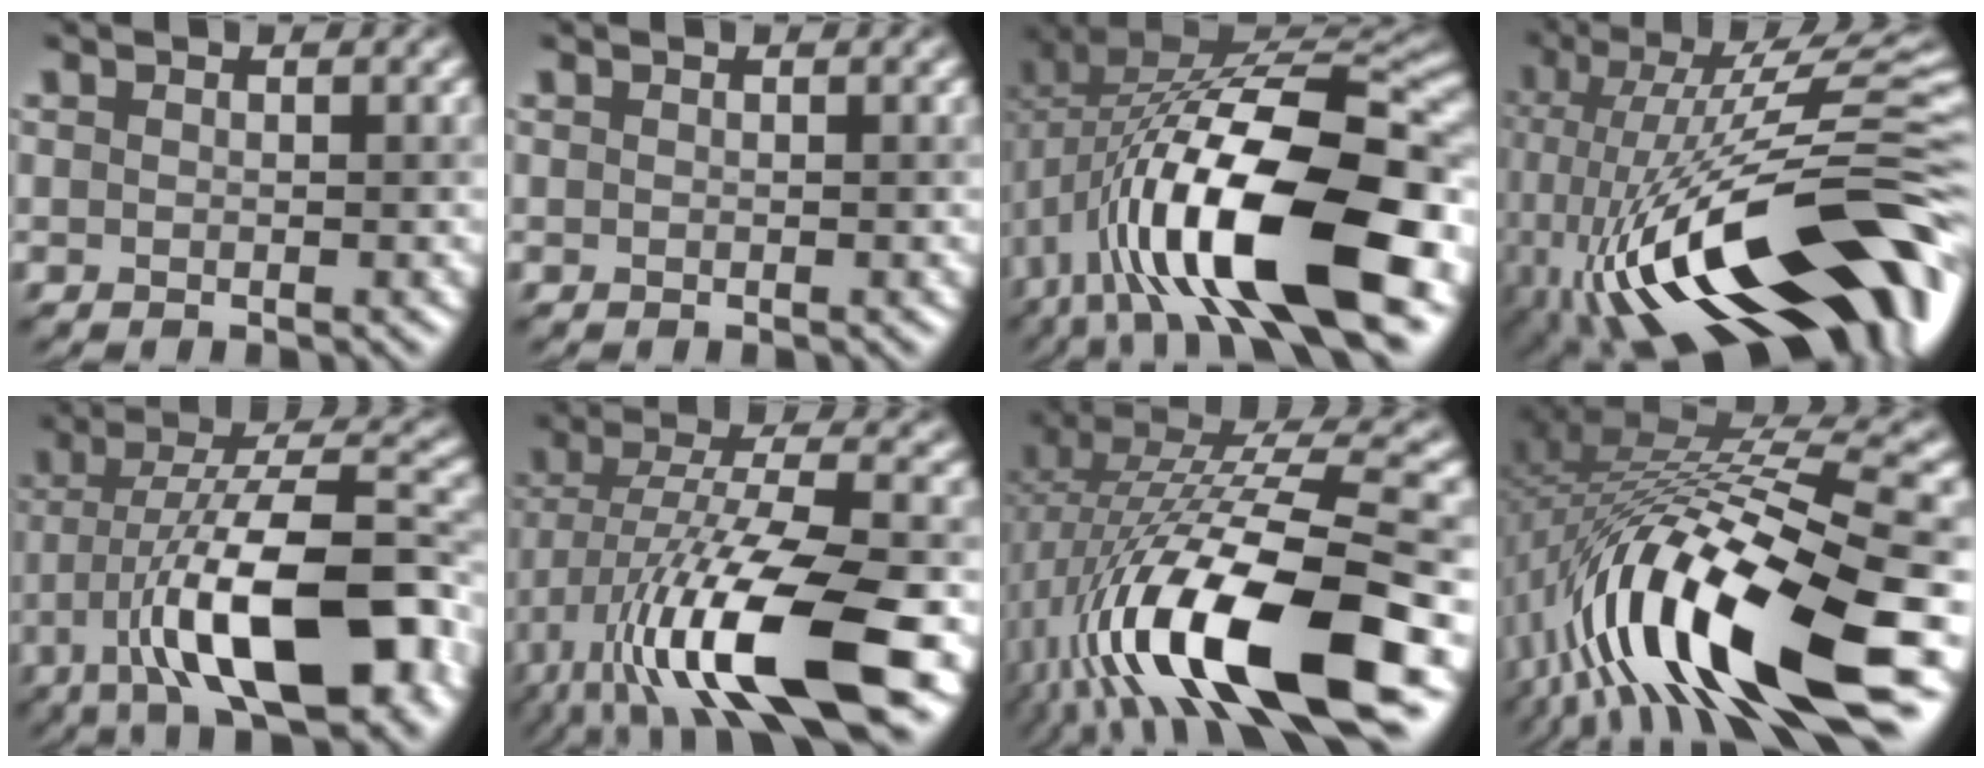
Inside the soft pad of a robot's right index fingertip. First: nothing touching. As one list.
[{"total": 0.0}, {"total": 17.4, "force": [-4.5, 7.3, 15.1], "torque": [-0.252, 0.011, -0.082]}, {"total": 18.4, "force": [-5.4, 6.9, 16.2], "torque": [-0.251, 0.020, -0.092]}, {"total": 13.9, "force": [-5.4, 4.9, 11.8], "torque": [-0.188, 0.007, -0.089]}, {"total": 13.6, "force": [-5.4, 4.2, 11.7], "torque": [-0.217, -0.008, -0.099]}, {"total": 14.6, "force": [-4.3, 5.0, 13.0], "torque": [-0.237, 0.001, -0.072]}, {"total": 16.3, "force": [-5.5, 4.7, 14.6], "torque": [-0.270, 0.012, -0.089]}]